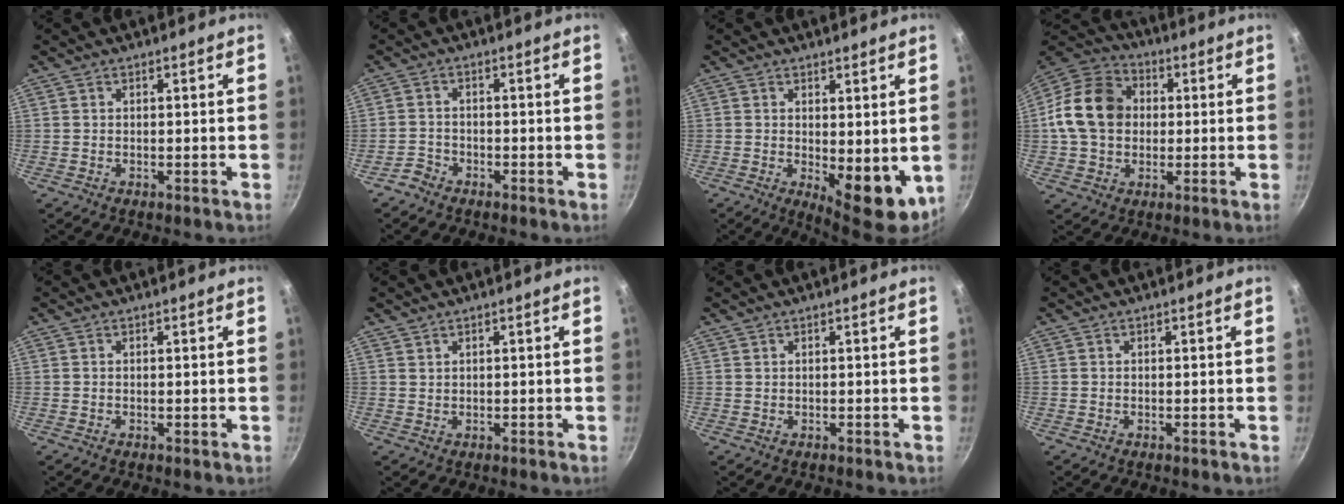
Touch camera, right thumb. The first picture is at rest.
{"total": 2.5, "force": [-2.1, 1.4, 0.3], "torque": [-0.006, 0.025, -0.038]}
{"total": 9.5, "force": [-0.6, 4.3, 8.4], "torque": [-0.095, -0.011, 0.006]}
{"total": 15.2, "force": [0.9, 12.2, 9.1], "torque": [-0.137, 0.025, -0.001]}
{"total": 0.0}
{"total": 0.7, "force": [0.6, 0.4, 0.0], "torque": [0.005, 0.001, 0.015]}
{"total": 0.0}
{"total": 0.0}